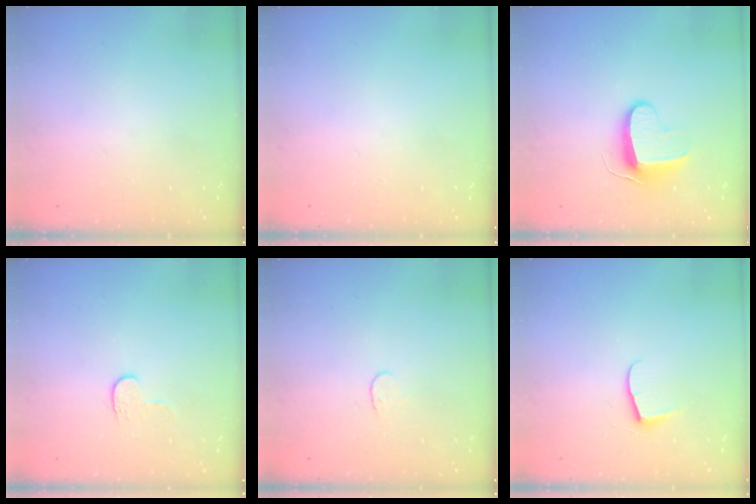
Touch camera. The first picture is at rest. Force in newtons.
{"total": 0.0}
{"total": 8.8, "press": 8.7, "slide": 0.5}
{"total": 3.6, "press": 3.6, "slide": 0.4}
{"total": 3.8, "press": 3.8, "slide": 0.3}
{"total": 6.2, "press": 6.2, "slide": 0.5}